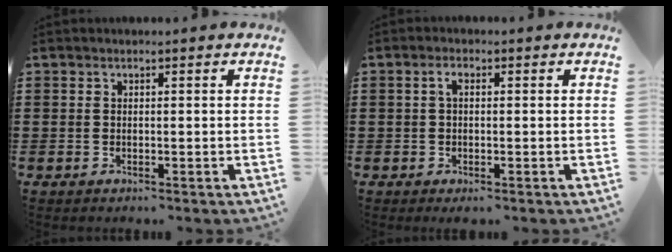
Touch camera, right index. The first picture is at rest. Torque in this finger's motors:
{"motor_torque": [1.08, 0.04, 0.08, 0.04]}